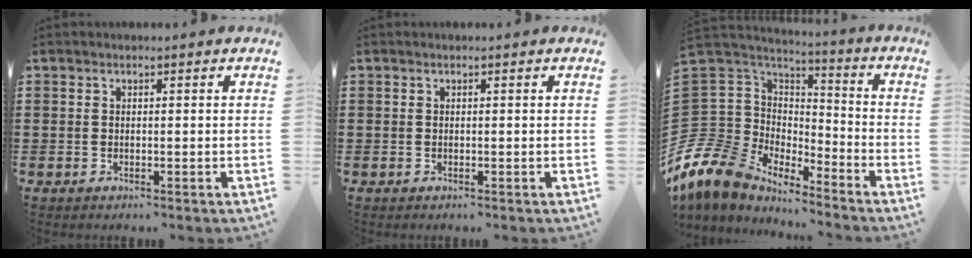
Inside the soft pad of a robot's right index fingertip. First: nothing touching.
{"total": 0.0}
{"total": 10.6, "force": [-7.3, 7.4, 2.1], "torque": [-0.110, -0.016, -0.146]}